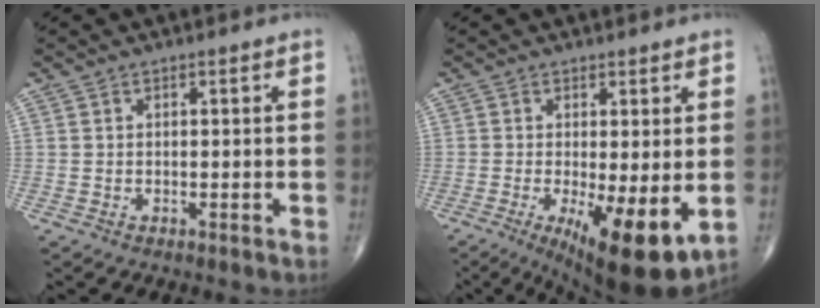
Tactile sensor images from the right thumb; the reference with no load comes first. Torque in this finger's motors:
{"motor_torque": [1.60, 2.06, 0.15, -0.27, 0.42]}